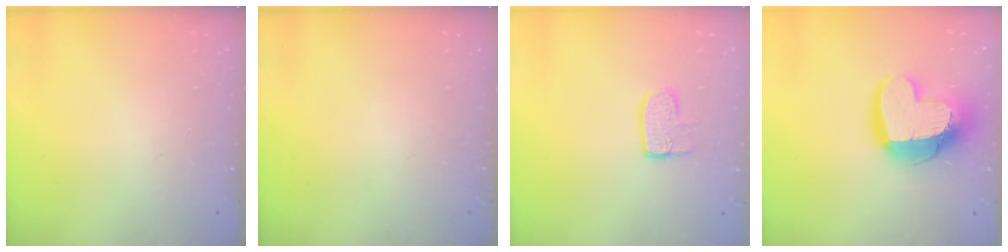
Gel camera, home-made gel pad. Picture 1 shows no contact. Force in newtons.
{"total": 0.0}
{"total": 7.4, "press": 7.4, "slide": 0.2}
{"total": 17.2, "press": 17.2, "slide": 1.5}